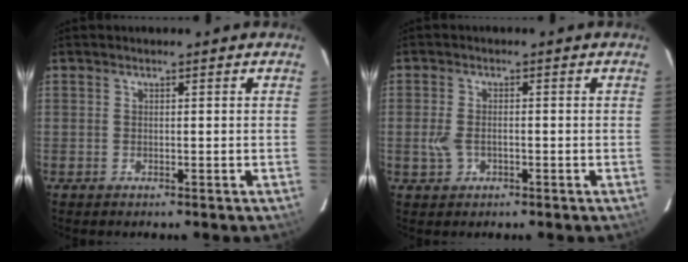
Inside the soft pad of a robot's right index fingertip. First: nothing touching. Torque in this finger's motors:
{"motor_torque": [-0.08, 0.15, -0.02, 0.05]}